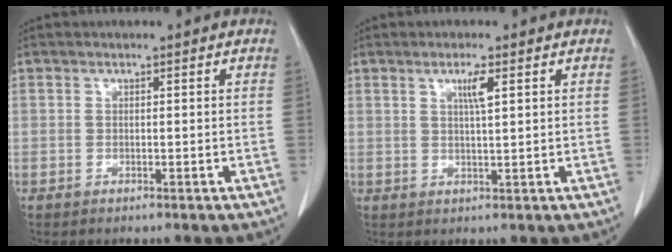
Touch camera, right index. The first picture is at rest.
{"total": 2.8, "force": [1.2, 0.0, 2.6], "torque": [-0.047, -0.002, 0.021]}